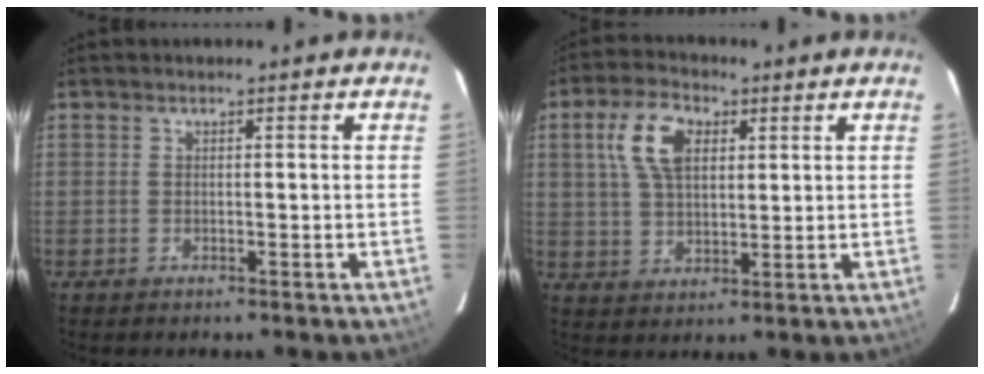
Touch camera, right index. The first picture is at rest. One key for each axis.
{"total": 9.4, "fx": 3.3, "fy": 5.4, "fz": 7.0, "tx": -0.140, "ty": 0.024, "tz": 0.065}